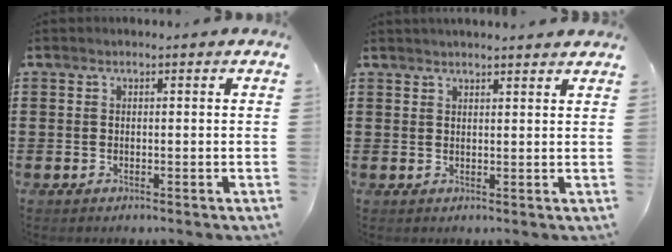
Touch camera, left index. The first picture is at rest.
{"total": 1.8, "force": [1.8, -0.1, 0.2], "torque": [-0.007, -0.001, 0.035]}